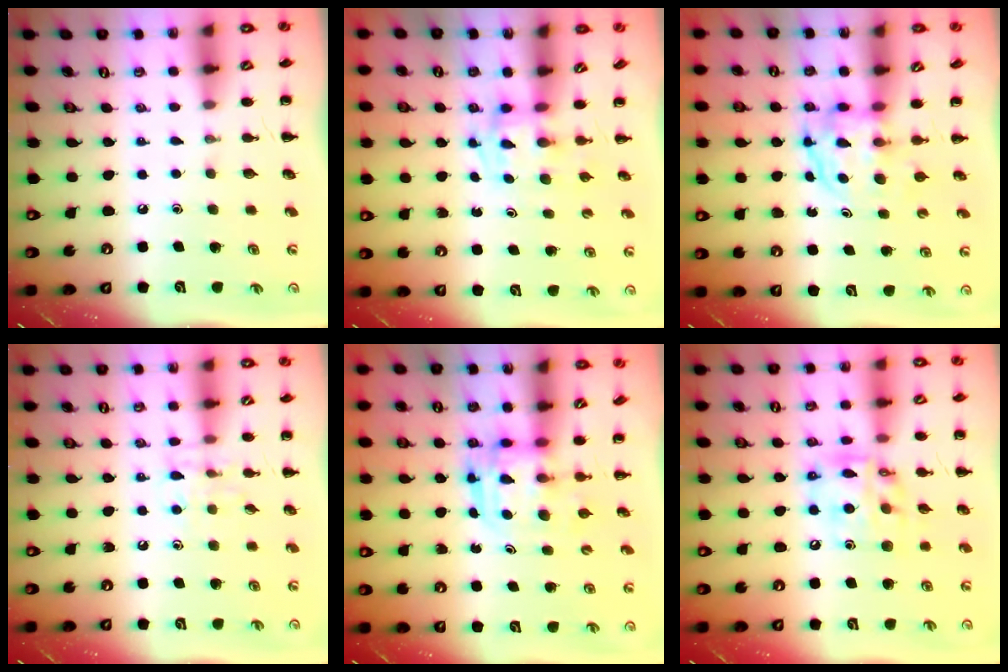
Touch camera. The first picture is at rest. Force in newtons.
{"total": 2.9, "press": 2.9, "slide": 0.2}
{"total": 3.6, "press": 3.6, "slide": 0.3}
{"total": 6.7, "press": 6.7, "slide": 0.6}
{"total": 3.0, "press": 3.0, "slide": 0.3}
{"total": 12.9, "press": 12.5, "slide": 3.0}